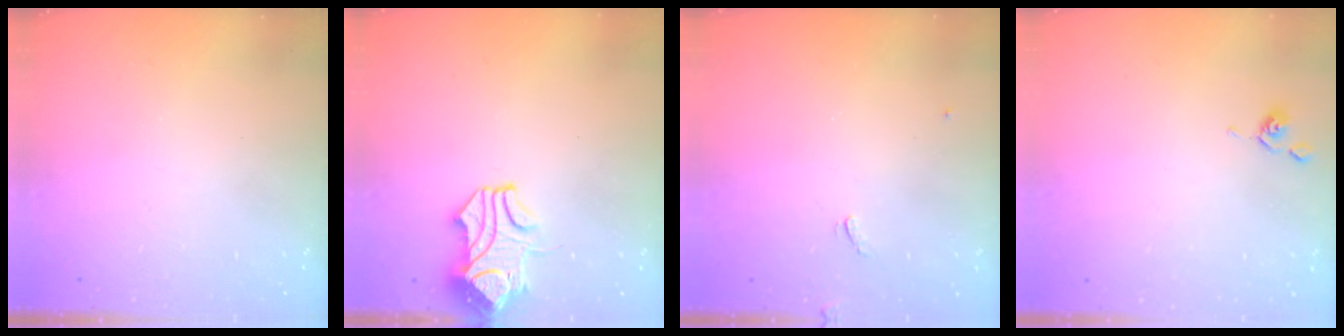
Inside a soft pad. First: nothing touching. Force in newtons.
{"total": 1.6, "press": 1.5, "slide": 0.5}
{"total": 3.3, "press": 3.3, "slide": 0.5}
{"total": 0.8, "press": 0.8, "slide": 0.2}